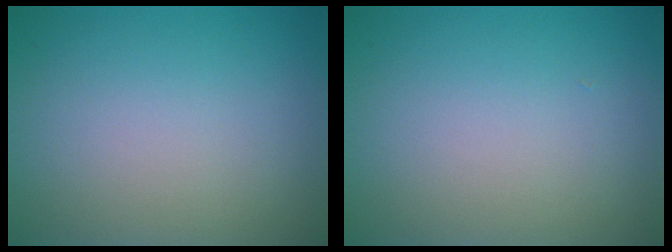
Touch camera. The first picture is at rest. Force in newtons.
{"total": 0.0}